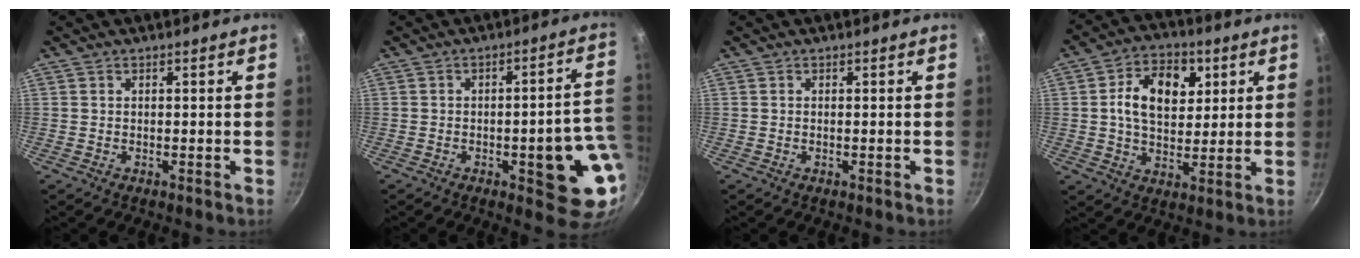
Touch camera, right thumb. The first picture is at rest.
{"total": 14.0, "force": [-3.0, 4.8, 12.9], "torque": [-0.109, 0.021, -0.038]}
{"total": 0.0}
{"total": 12.7, "force": [3.2, 8.7, 8.7], "torque": [-0.112, -0.003, 0.043]}